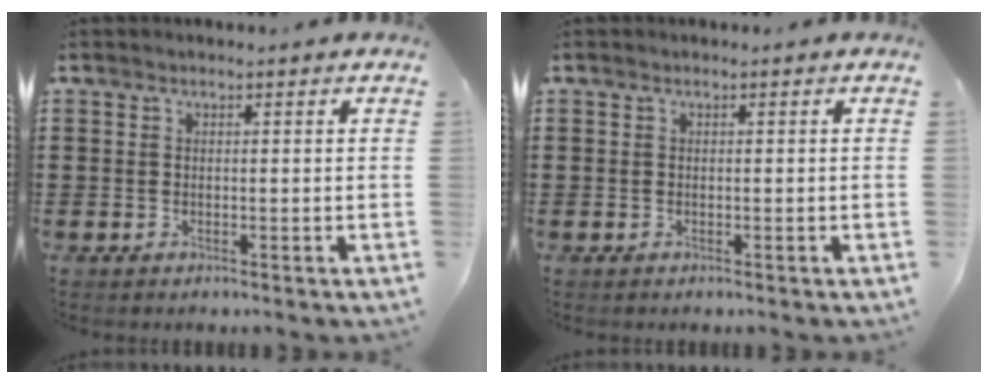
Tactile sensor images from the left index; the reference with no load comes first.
{"total": 0.0}